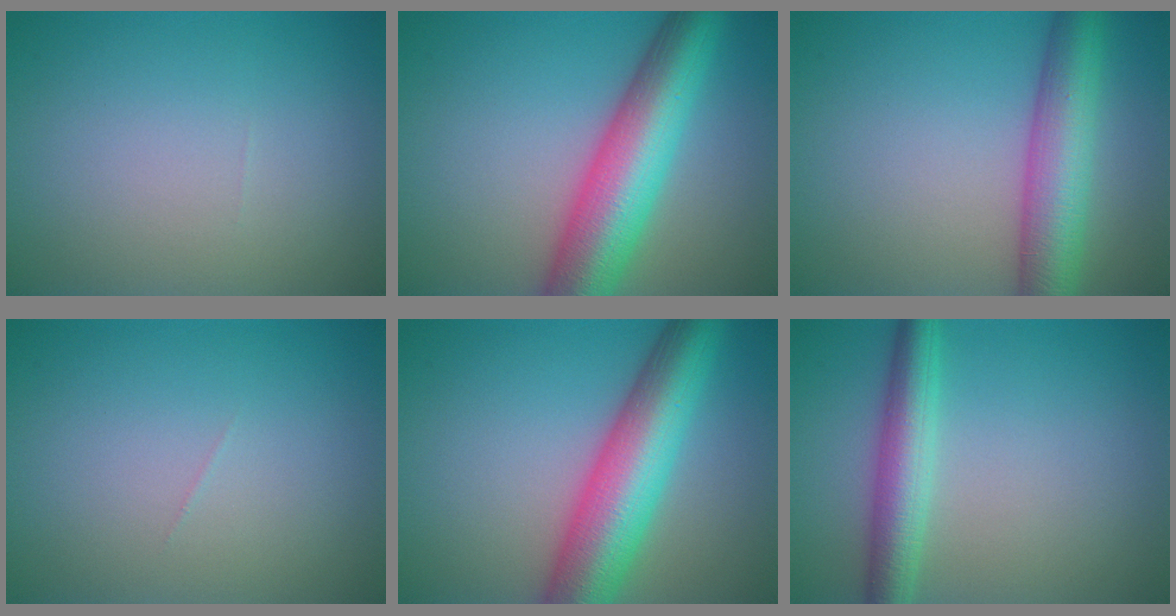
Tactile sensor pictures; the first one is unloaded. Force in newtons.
{"total": 9.9, "press": 9.9, "slide": 0.2}
{"total": 6.9, "press": 6.9, "slide": 0.2}
{"total": 0.0}
{"total": 9.9, "press": 9.9, "slide": 0.2}
{"total": 4.4, "press": 4.4, "slide": 0.1}